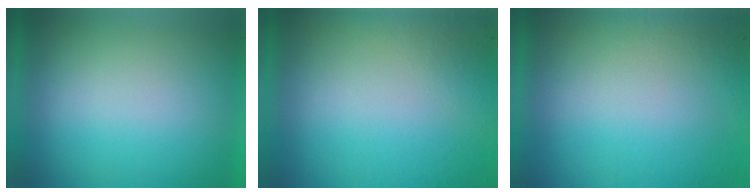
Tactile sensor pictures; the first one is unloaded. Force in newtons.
{"total": 8.4}
{"total": 2.8}